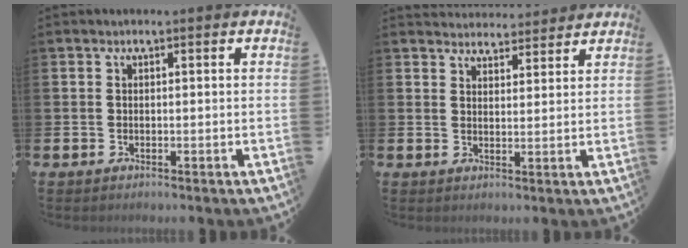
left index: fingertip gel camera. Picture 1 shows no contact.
{"total": 3.7, "force": [3.6, 0.8, -0.4], "torque": [0.003, -0.022, 0.066]}